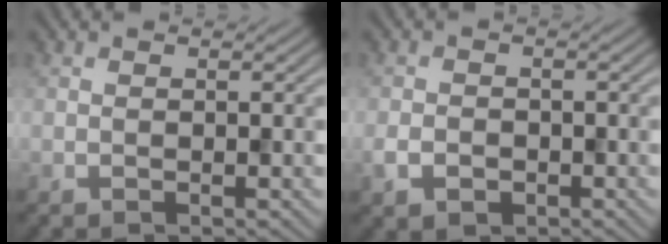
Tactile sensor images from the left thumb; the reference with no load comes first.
{"total": 2.6, "force": [-1.2, 2.0, 1.2], "torque": [-0.028, -0.006, -0.027]}